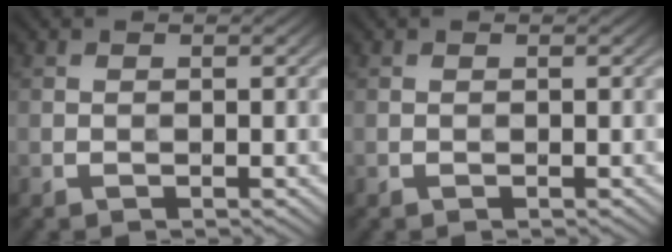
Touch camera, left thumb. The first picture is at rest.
{"total": 0.0}